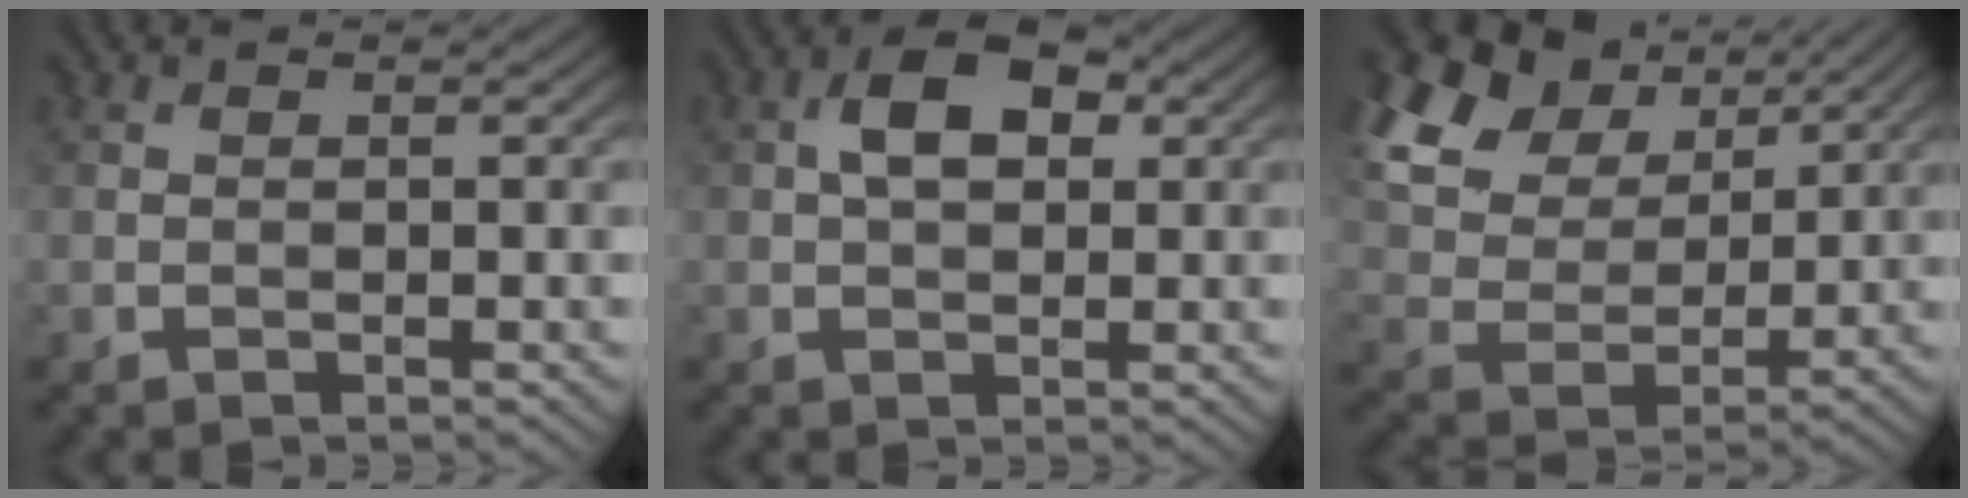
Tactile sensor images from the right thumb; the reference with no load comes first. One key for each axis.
{"total": 5.4, "fx": 1.2, "fy": 3.2, "fz": 4.1, "tx": -0.072, "ty": 0.009, "tz": 0.014}
{"total": 15.6, "fx": 8.6, "fy": 9.8, "fz": 8.7, "tx": -0.242, "ty": 0.032, "tz": 0.169}